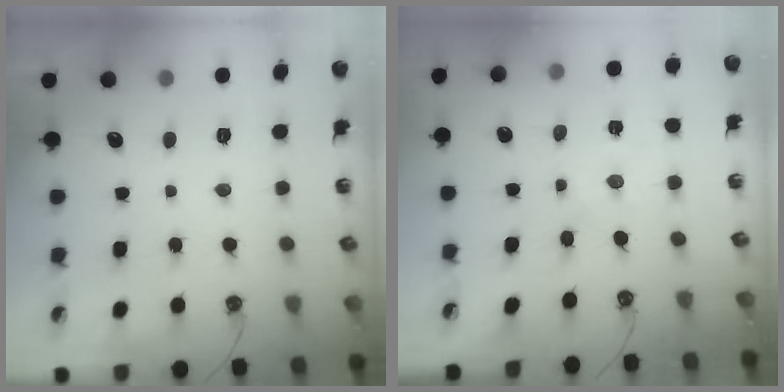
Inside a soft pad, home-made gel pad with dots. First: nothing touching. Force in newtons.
{"total": 0.0}